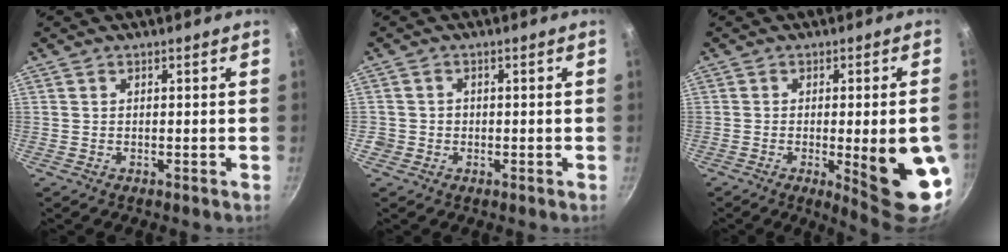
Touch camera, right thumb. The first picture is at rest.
{"total": 2.0, "force": [-0.5, 1.9, 0.4], "torque": [0.003, 0.009, -0.007]}
{"total": 14.5, "force": [-3.1, 3.0, 13.8], "torque": [-0.156, 0.002, -0.029]}